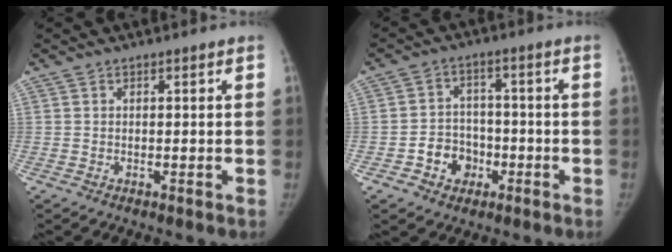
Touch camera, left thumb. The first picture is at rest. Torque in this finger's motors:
{"motor_torque": [-0.64, 0.71, 0.37, 0.49, 0.01]}